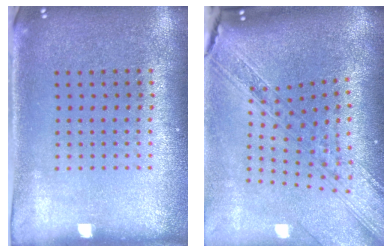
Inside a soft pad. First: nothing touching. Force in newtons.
{"total": 2.7, "press": 2.1, "slide": 1.6}